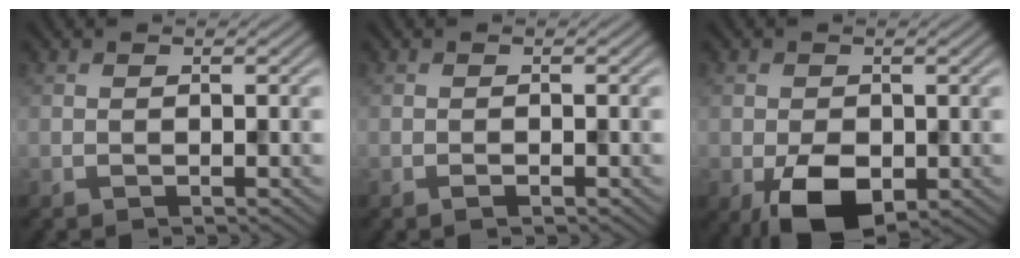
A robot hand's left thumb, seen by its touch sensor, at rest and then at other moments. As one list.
[{"total": 0.7, "force": [-0.4, 0.2, 0.5], "torque": [-0.010, -0.001, -0.007]}, {"total": 6.6, "force": [-2.1, 4.3, 4.5], "torque": [-0.094, -0.022, -0.038]}]